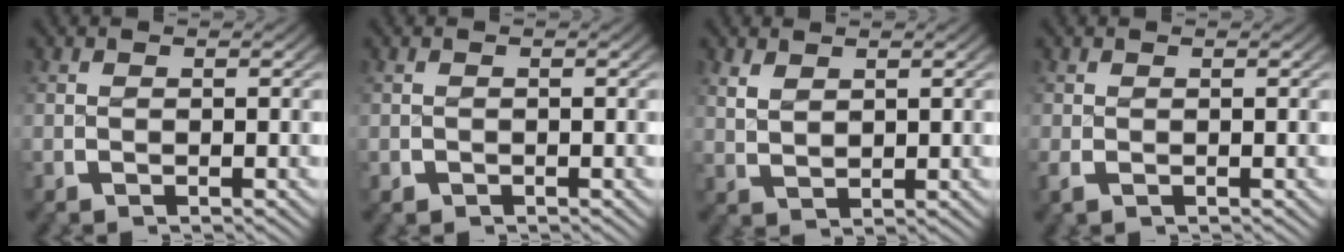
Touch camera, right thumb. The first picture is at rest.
{"total": 0.8, "force": [-0.4, 0.6, 0.0], "torque": [-0.001, -0.005, -0.004]}
{"total": 2.3, "force": [1.4, 1.4, 1.2], "torque": [-0.017, -0.003, 0.035]}
{"total": 0.7, "force": [-0.2, 0.5, 0.5], "torque": [-0.012, -0.003, -0.002]}